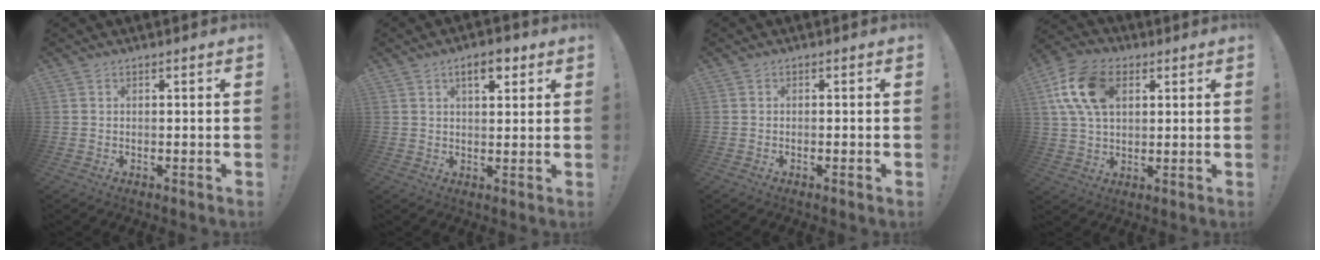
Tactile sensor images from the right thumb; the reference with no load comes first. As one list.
[{"total": 6.0, "force": [3.3, 2.8, 4.2], "torque": [-0.057, -0.005, 0.053]}, {"total": 0.9, "force": [-0.5, -0.1, 0.8], "torque": [-0.021, 0.003, -0.006]}, {"total": 16.0, "force": [5.3, 10.4, 11.0], "torque": [-0.210, 0.000, 0.103]}]